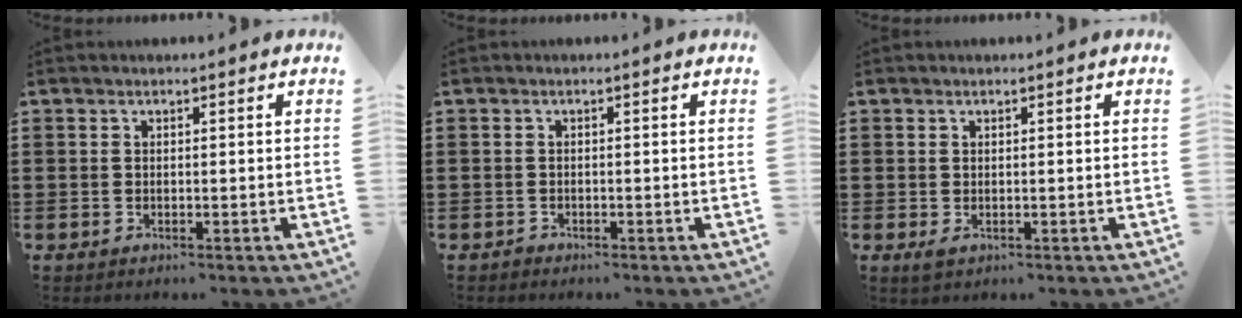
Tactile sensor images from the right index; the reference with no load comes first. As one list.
[{"total": 0.8, "force": [-0.7, 0.2, -0.1], "torque": [0.001, 0.002, -0.017]}, {"total": 0.7, "force": [-0.1, 0.5, 0.5], "torque": [-0.012, 0.001, -0.002]}]